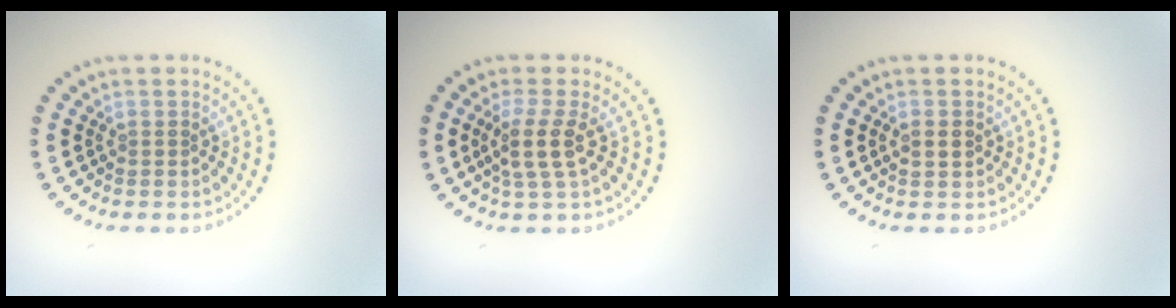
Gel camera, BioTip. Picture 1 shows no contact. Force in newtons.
{"total": 2.7, "press": 2.3, "slide": 1.5}
{"total": 1.9, "press": 1.9, "slide": 0.2}